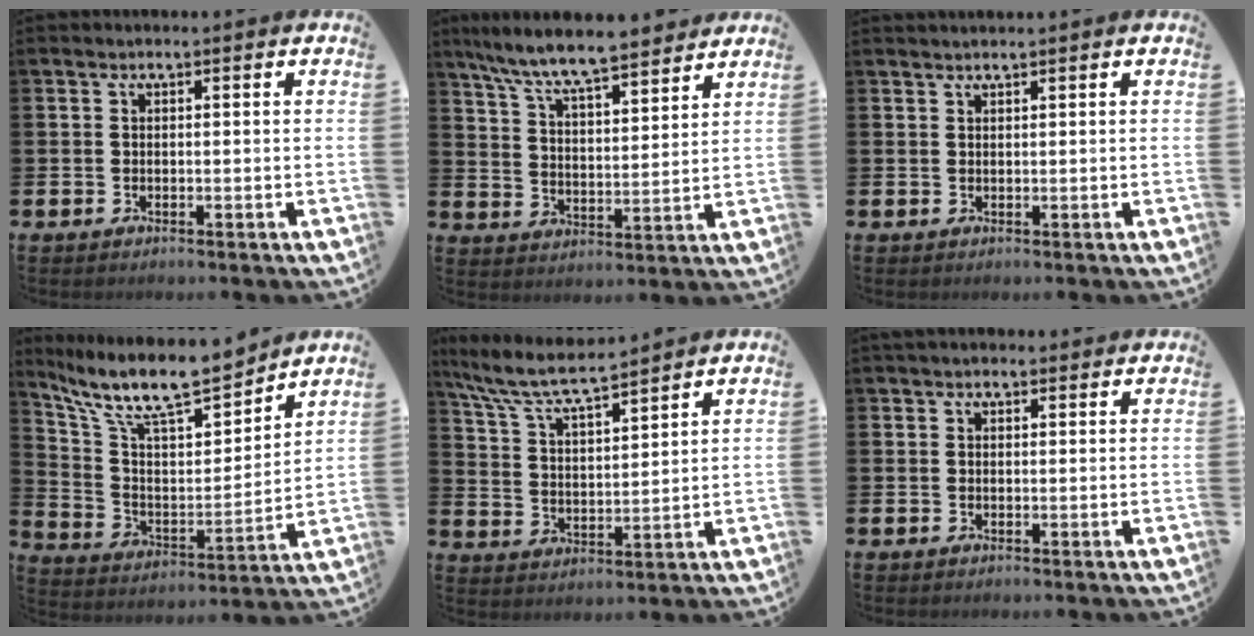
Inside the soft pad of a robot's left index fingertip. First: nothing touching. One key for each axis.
{"total": 8.6, "fx": 8.0, "fy": 0.9, "fz": 2.8, "tx": -0.087, "ty": -0.050, "tz": 0.144}
{"total": 0.8, "fx": 0.8, "fy": -0.1, "fz": 0.1, "tx": 0.002, "ty": -0.001, "tz": 0.014}
{"total": 11.2, "fx": 9.8, "fy": 2.6, "fz": 4.8, "tx": -0.122, "ty": -0.072, "tz": 0.167}
{"total": 7.9, "fx": 7.2, "fy": 0.8, "fz": 3.0, "tx": -0.089, "ty": -0.042, "tz": 0.126}
{"total": 1.6, "fx": 1.4, "fy": 0.6, "fz": 0.5, "tx": 0.001, "ty": 0.000, "tz": 0.024}